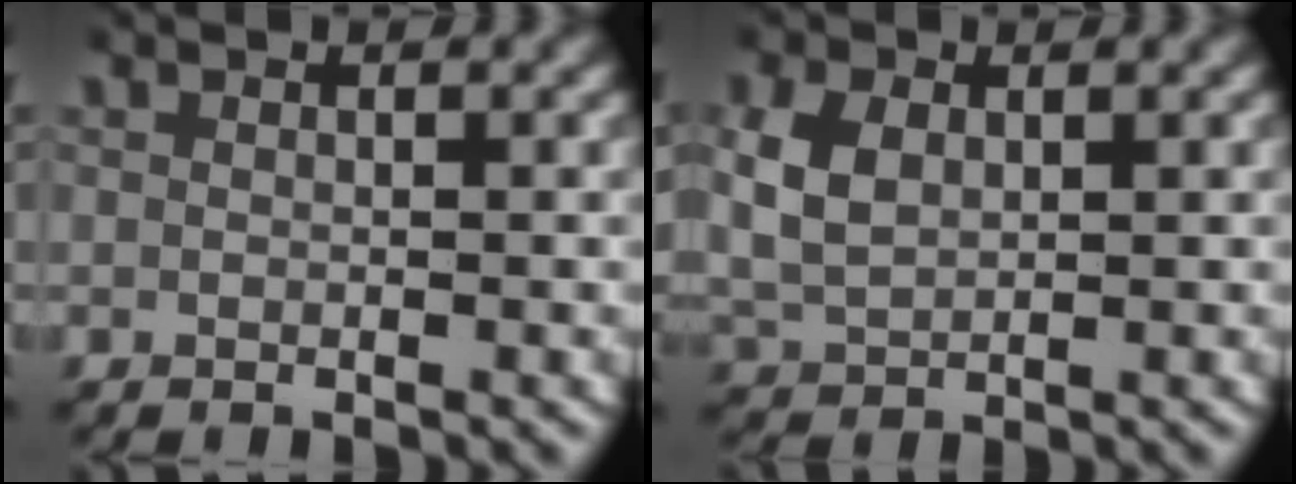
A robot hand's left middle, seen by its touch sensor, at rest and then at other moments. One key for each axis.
{"total": 4.3, "fx": 0.6, "fy": 3.5, "fz": 2.4, "tx": -0.076, "ty": -0.011, "tz": 0.021}